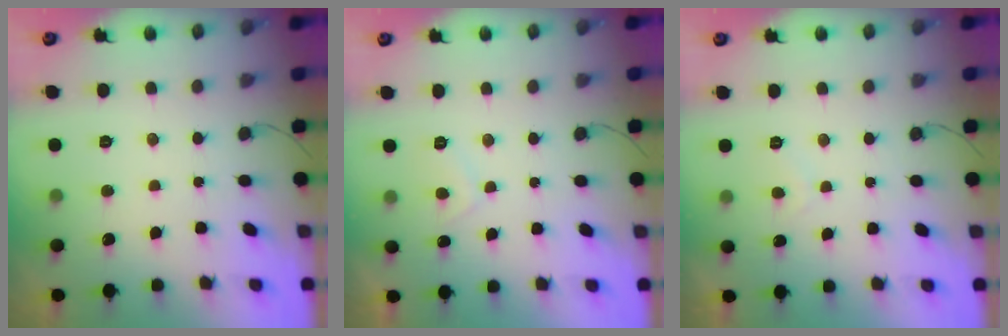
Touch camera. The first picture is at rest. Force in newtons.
{"total": 2.0, "press": 1.9, "slide": 0.7}
{"total": 1.4, "press": 1.3, "slide": 0.5}